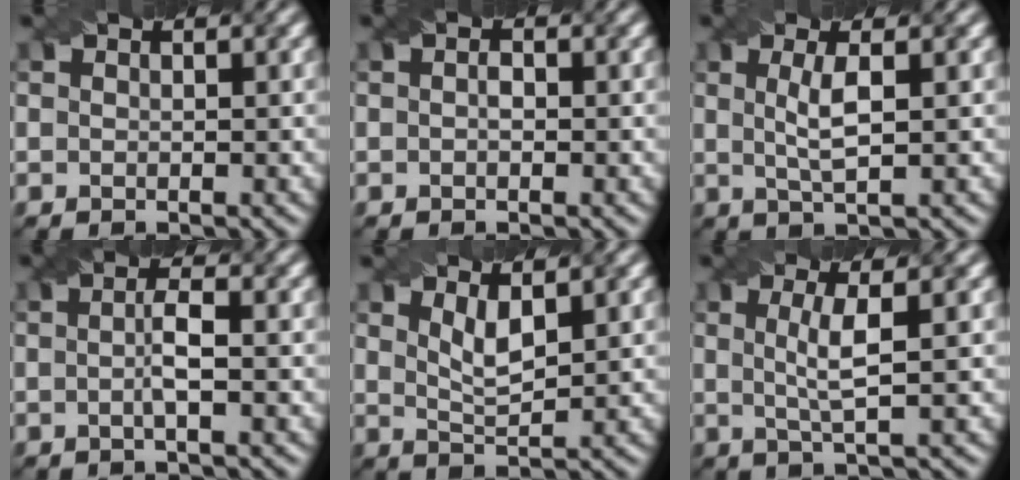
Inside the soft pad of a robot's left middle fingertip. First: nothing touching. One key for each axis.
{"total": 0.9, "fx": -0.1, "fy": 0.5, "fz": 0.7, "tx": -0.011, "ty": -0.002, "tz": -0.002}
{"total": 3.0, "fx": 0.5, "fy": 0.7, "fz": 2.9, "tx": -0.056, "ty": 0.001, "tz": 0.011}
{"total": 2.1, "fx": -0.2, "fy": 0.3, "fz": 2.1, "tx": -0.043, "ty": 0.002, "tz": -0.004}
{"total": 2.5, "fx": 1.3, "fy": 0.7, "fz": 2.0, "tx": -0.040, "ty": -0.007, "tz": 0.027}
{"total": 3.3, "fx": 0.5, "fy": 0.6, "fz": 3.2, "tx": -0.062, "ty": 0.000, "tz": 0.010}